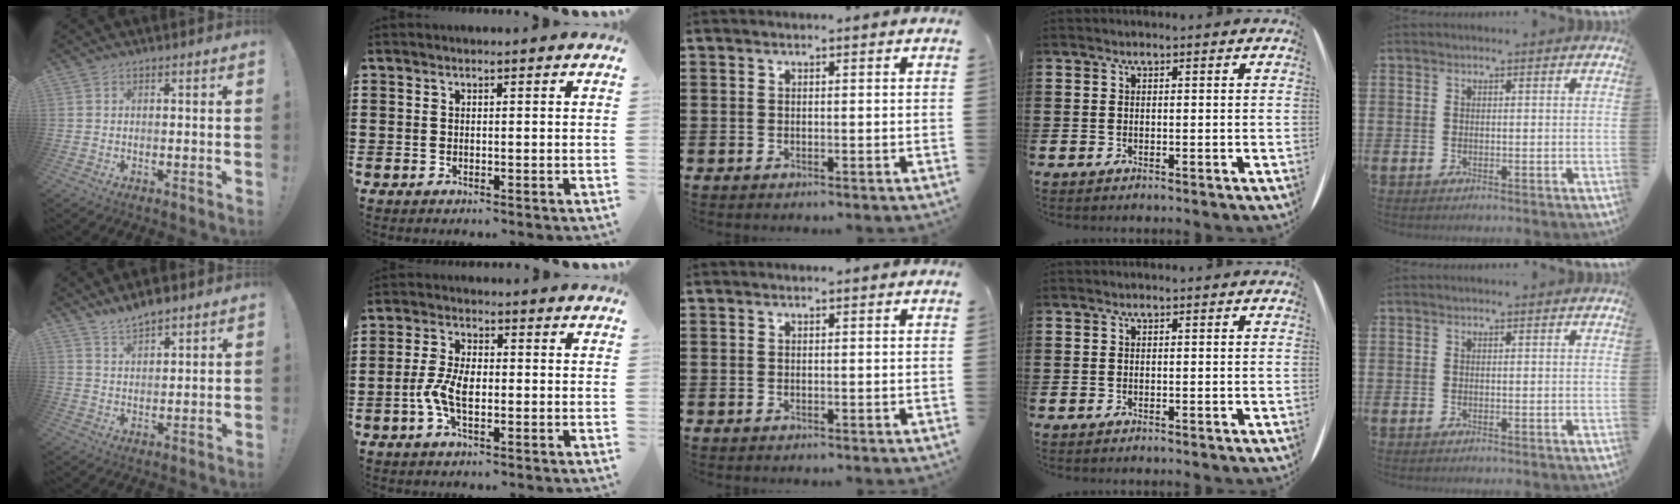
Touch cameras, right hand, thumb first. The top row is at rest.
{"thumb": {"total": 5.6, "force": [4.9, 1.7, 2.1], "torque": [-0.030, -0.030, 0.087]}, "index": {"total": 5.5, "force": [-1.2, 2.7, 4.6], "torque": [-0.115, -0.004, -0.031]}}